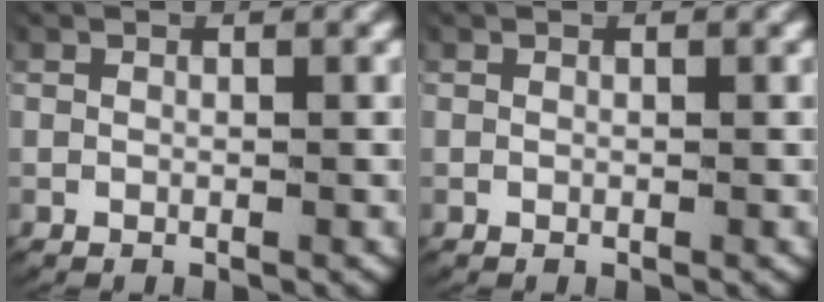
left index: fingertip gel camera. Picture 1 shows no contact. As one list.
[{"total": 0.0}]